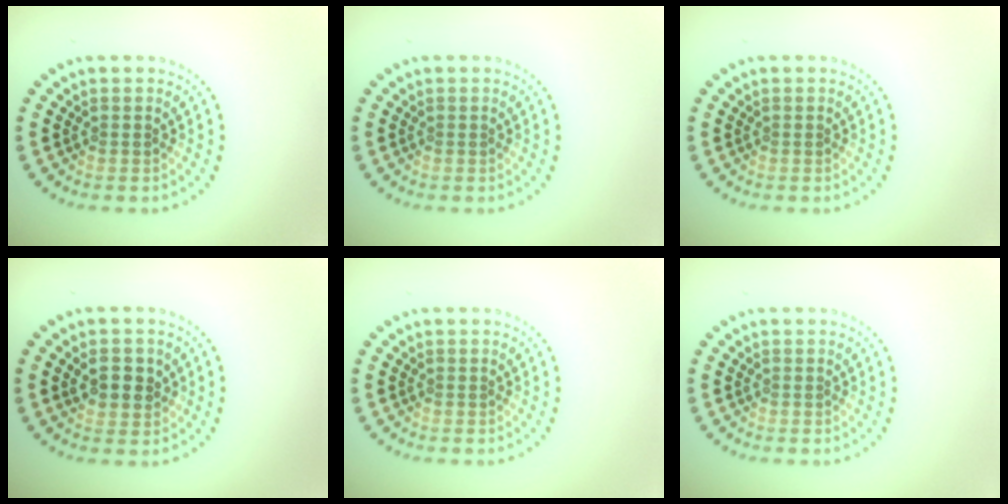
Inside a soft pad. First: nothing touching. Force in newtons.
{"total": 0.0}
{"total": 0.0}
{"total": 2.8, "press": 2.8, "slide": 0.6}
{"total": 0.0}
{"total": 0.0}